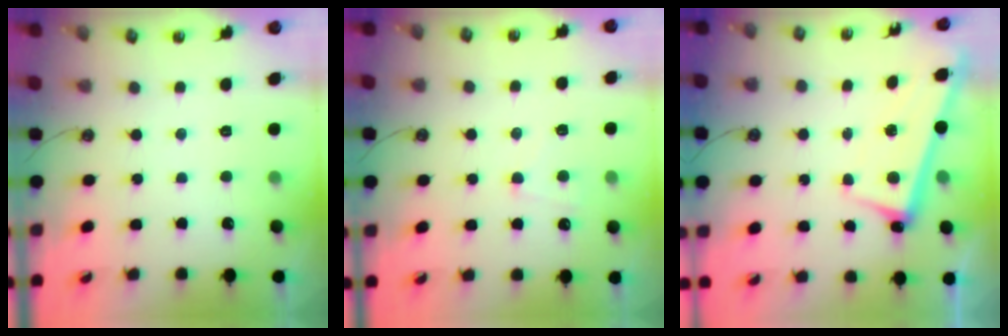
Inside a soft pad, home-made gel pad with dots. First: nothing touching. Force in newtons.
{"total": 1.3, "press": 1.1, "slide": 0.6}
{"total": 2.7, "press": 2.6, "slide": 0.5}